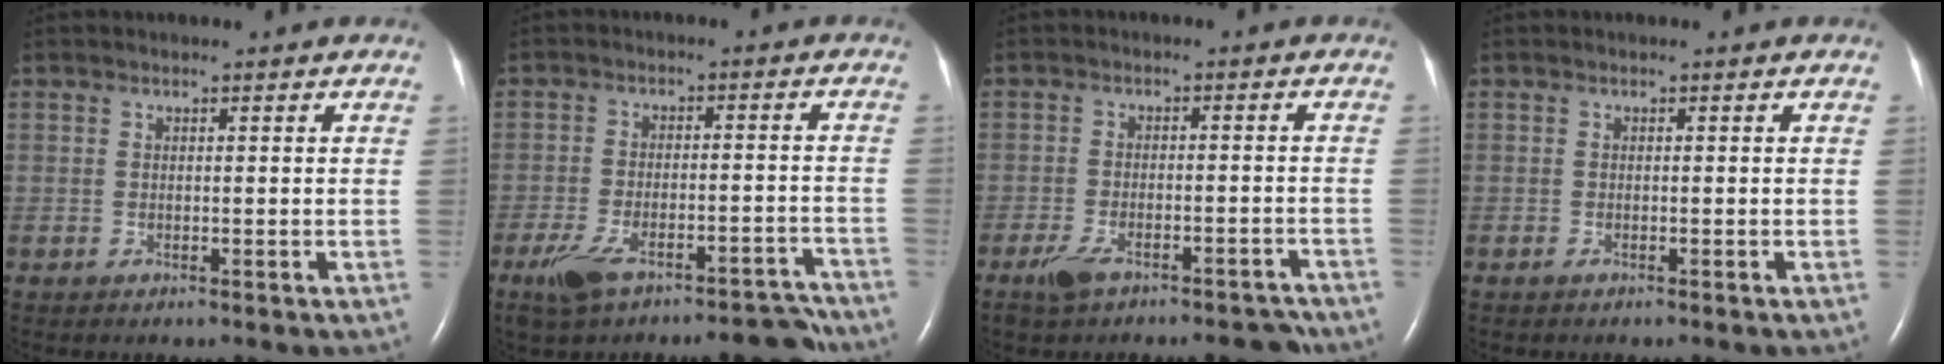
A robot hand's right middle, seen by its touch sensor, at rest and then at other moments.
{"total": 9.9, "force": [-7.9, 2.7, 5.4], "torque": [-0.083, 0.014, -0.128]}
{"total": 7.0, "force": [-5.6, 2.2, 3.7], "torque": [-0.054, 0.005, -0.089]}
{"total": 0.5, "force": [-0.4, 0.1, 0.3], "torque": [-0.009, -0.001, -0.006]}